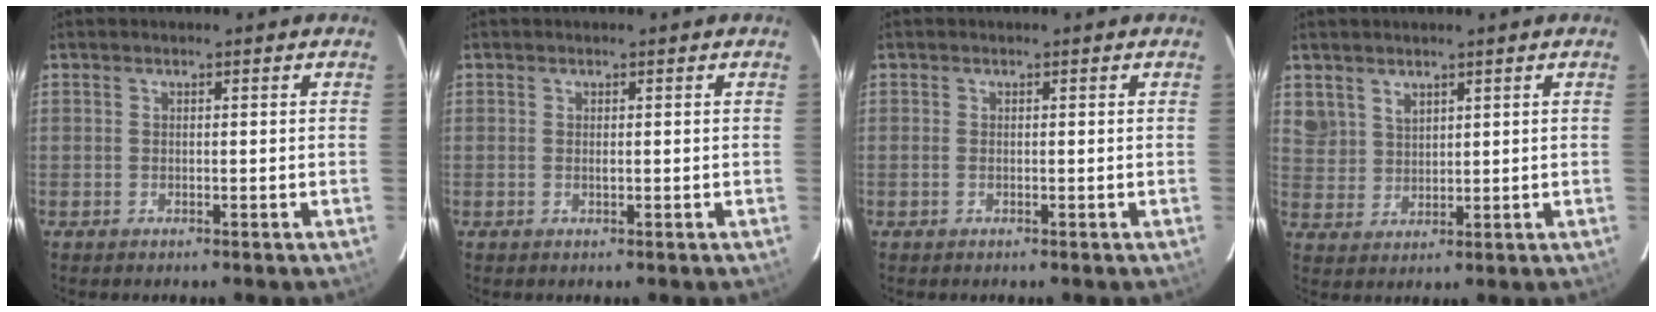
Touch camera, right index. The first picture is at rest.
{"total": 0.7, "force": [-0.1, 0.4, 0.6], "torque": [-0.013, -0.001, -0.002]}
{"total": 0.9, "force": [-0.4, 0.5, 0.6], "torque": [-0.015, 0.000, -0.008]}
{"total": 4.8, "force": [3.2, 3.4, 0.9], "torque": [-0.006, 0.011, 0.072]}